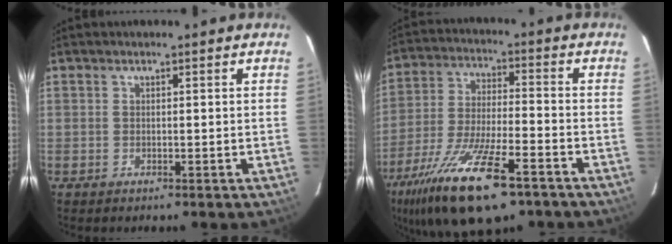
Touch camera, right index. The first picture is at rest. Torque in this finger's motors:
{"motor_torque": [1.25, -0.89, 1.05, 0.21]}